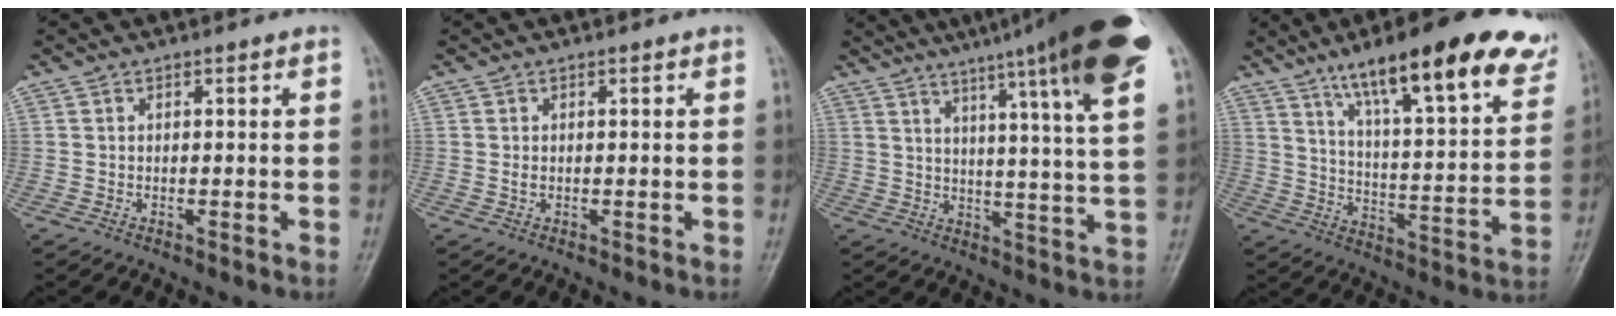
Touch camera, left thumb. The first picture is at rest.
{"total": 0.8, "force": [0.2, 0.5, 0.6], "torque": [-0.008, 0.000, 0.004]}
{"total": 22.3, "force": [14.4, 1.4, 17.0], "torque": [-0.233, -0.050, 0.187]}
{"total": 23.7, "force": [15.4, 5.1, 17.3], "torque": [-0.226, -0.047, 0.232]}